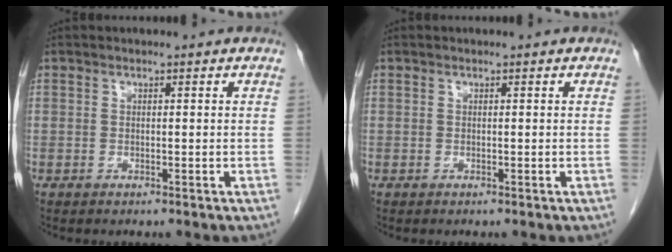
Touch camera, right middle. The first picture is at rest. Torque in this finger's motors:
{"motor_torque": [-0.09, -0.02, -0.01, 0.00]}